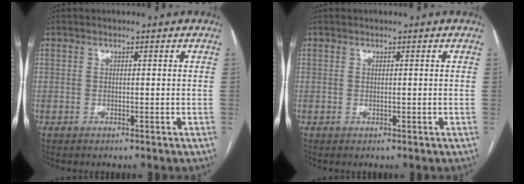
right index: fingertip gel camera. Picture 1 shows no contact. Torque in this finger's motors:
{"motor_torque": [-0.05, 0.05, 0.00, 0.01]}